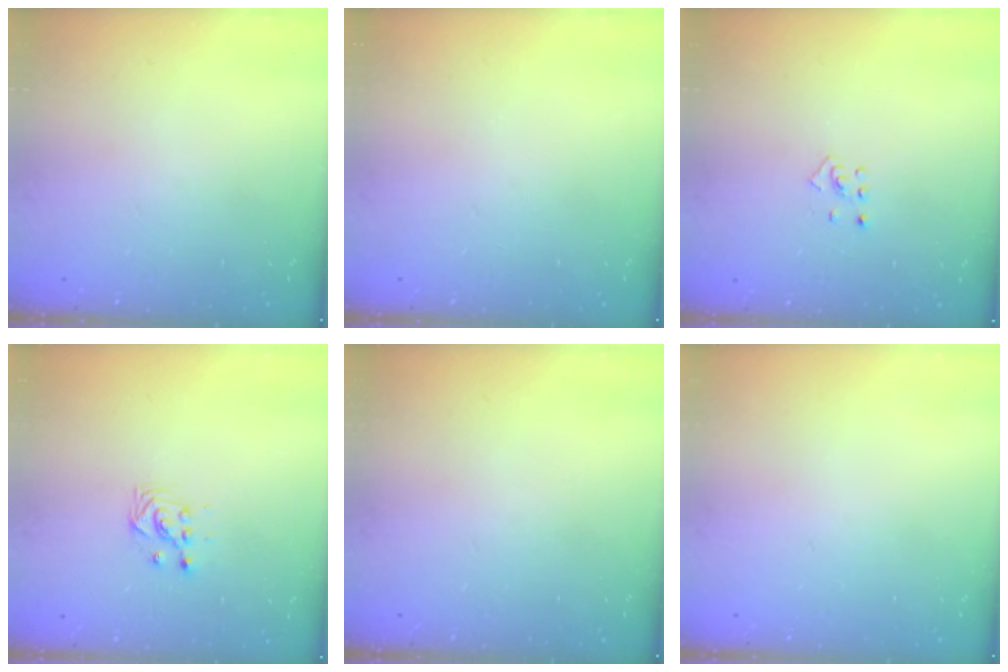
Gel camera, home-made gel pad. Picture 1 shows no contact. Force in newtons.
{"total": 0.0}
{"total": 2.5, "press": 2.4, "slide": 0.8}
{"total": 2.7, "press": 2.7, "slide": 0.3}
{"total": 0.0}
{"total": 0.0}